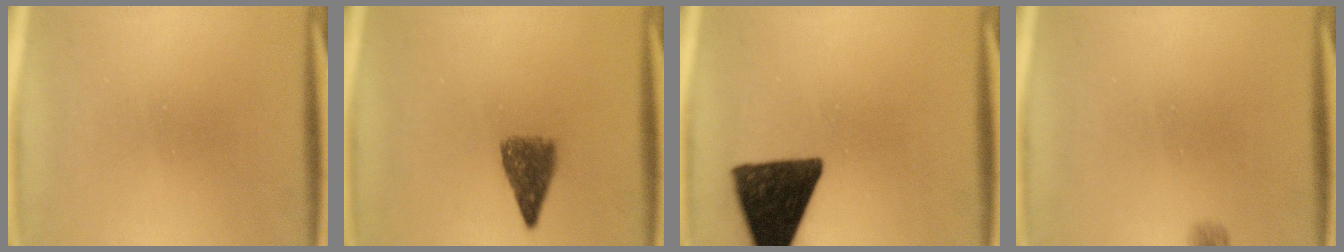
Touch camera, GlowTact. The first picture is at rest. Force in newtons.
{"total": 4.5}
{"total": 13.5}
{"total": 1.3}